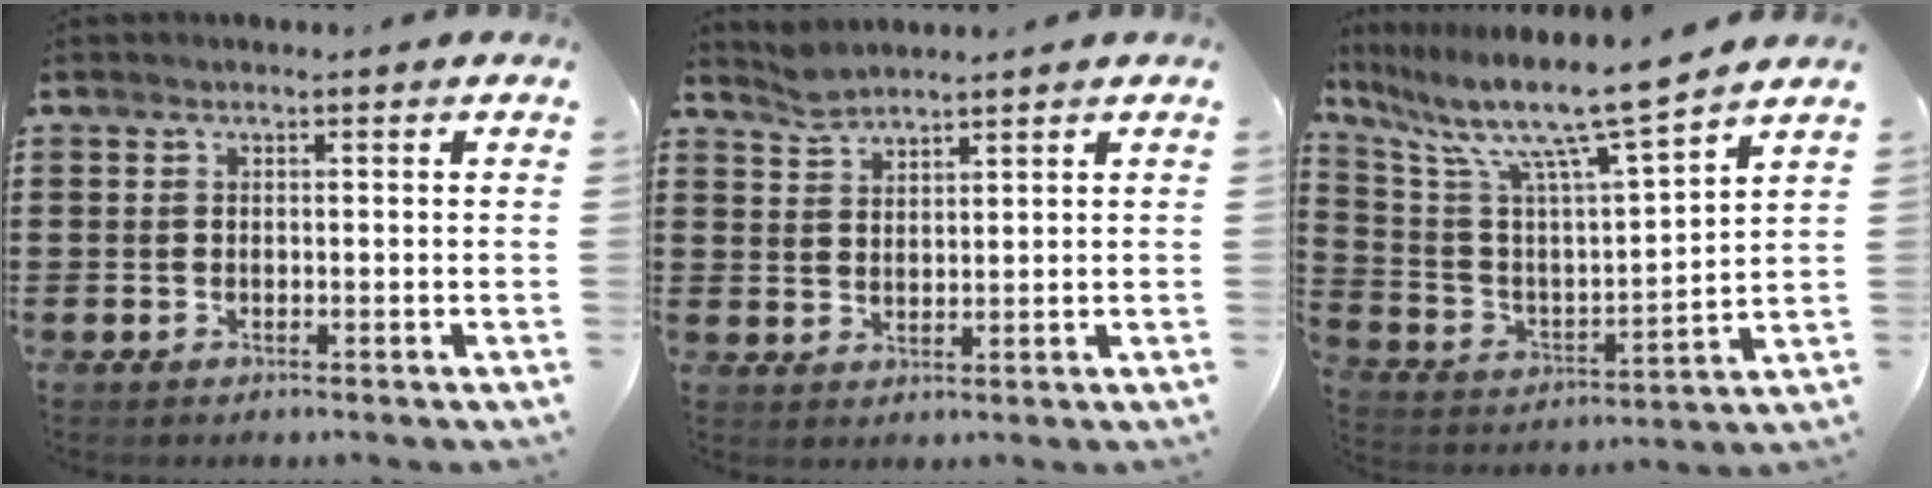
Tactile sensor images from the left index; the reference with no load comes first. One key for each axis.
{"total": 2.6, "fx": 2.6, "fy": 0.2, "fz": 0.2, "tx": -0.012, "ty": -0.001, "tz": 0.050}
{"total": 11.6, "fx": 9.0, "fy": 0.6, "fz": 7.4, "tx": -0.169, "ty": -0.061, "tz": 0.142}